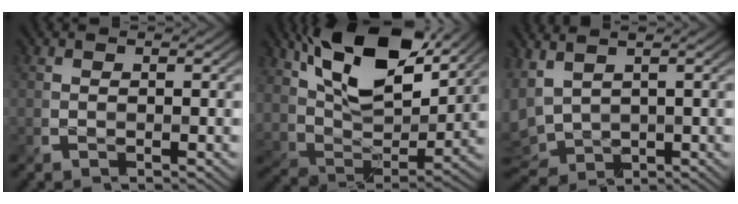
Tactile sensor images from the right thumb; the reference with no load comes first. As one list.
[{"total": 15.6, "force": [8.4, 7.6, 10.7], "torque": [-0.212, 0.002, 0.149]}, {"total": 5.6, "force": [1.4, 3.2, 4.4], "torque": [-0.136, 0.001, 0.030]}]